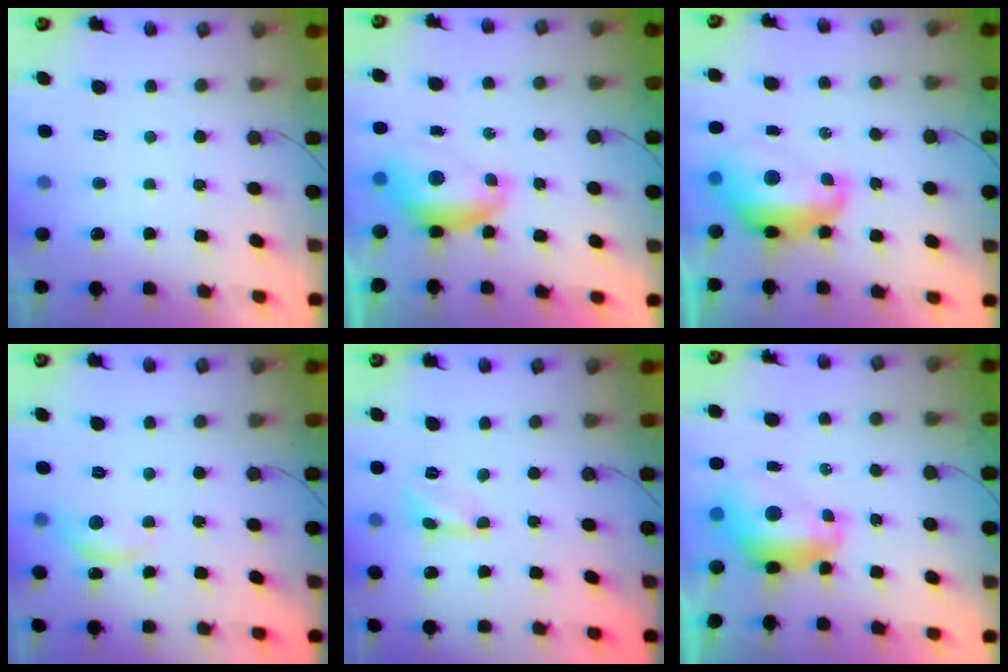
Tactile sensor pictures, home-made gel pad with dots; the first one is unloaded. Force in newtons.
{"total": 7.5, "press": 7.5, "slide": 0.9}
{"total": 12.3, "press": 12.3, "slide": 1.0}
{"total": 8.7, "press": 8.7, "slide": 0.5}
{"total": 1.6, "press": 1.6, "slide": 0.1}
{"total": 8.7, "press": 8.6, "slide": 0.9}